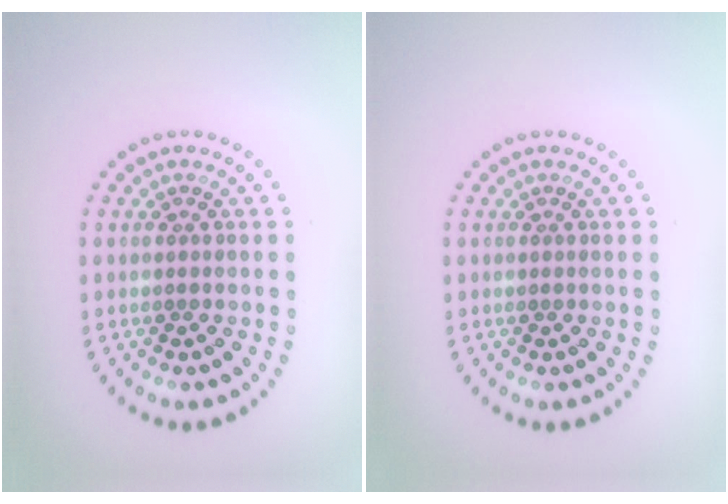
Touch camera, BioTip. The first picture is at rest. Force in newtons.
{"total": 0.0}